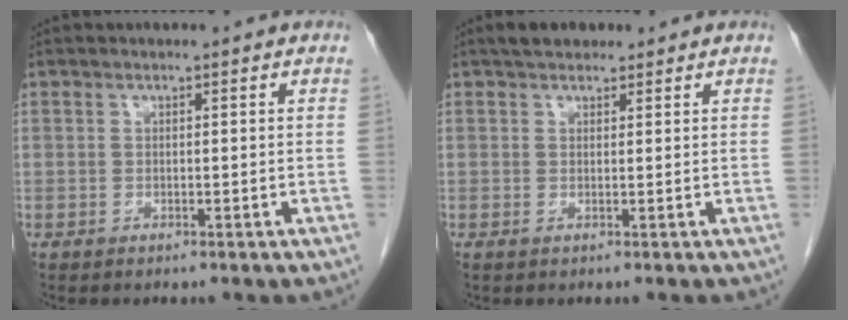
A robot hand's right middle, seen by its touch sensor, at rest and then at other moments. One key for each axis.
{"total": 3.6, "fx": 2.7, "fy": 1.8, "fz": 1.5, "tx": -0.025, "ty": 0.023, "tz": 0.042}